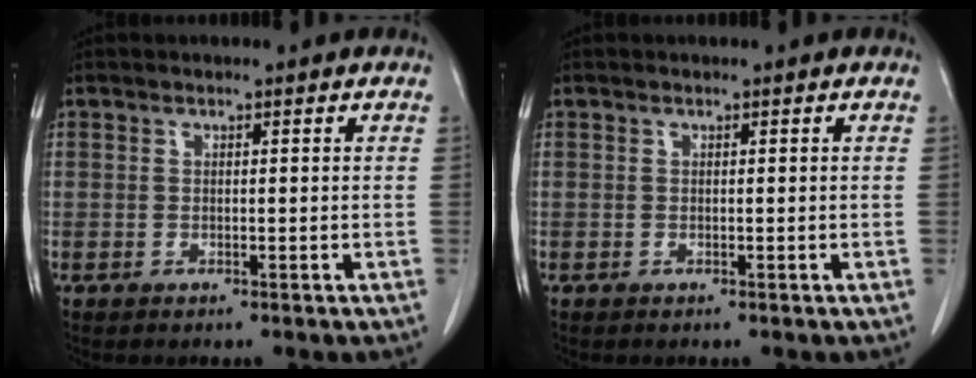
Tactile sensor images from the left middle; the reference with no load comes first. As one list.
[{"total": 0.0}]